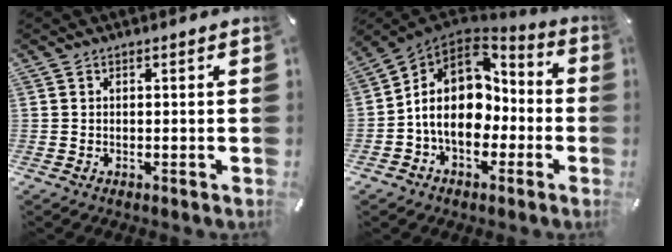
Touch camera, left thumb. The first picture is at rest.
{"total": 14.2, "force": [-0.3, 11.2, 8.6], "torque": [-0.163, 0.002, -0.004]}